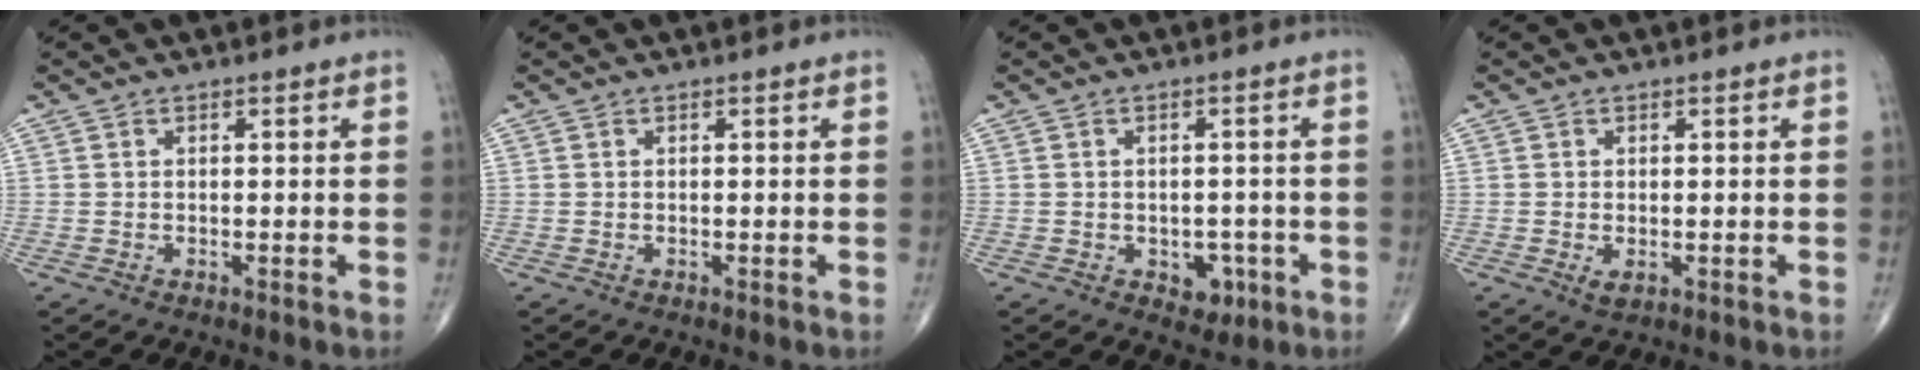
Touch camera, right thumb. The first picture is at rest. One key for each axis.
{"total": 0.0}
{"total": 4.3, "fx": -1.6, "fy": 3.1, "fz": 2.5, "tx": -0.010, "ty": 0.008, "tz": -0.016}
{"total": 1.7, "fx": -0.4, "fy": 0.9, "fz": 1.4, "tx": -0.025, "ty": -0.004, "tz": -0.003}